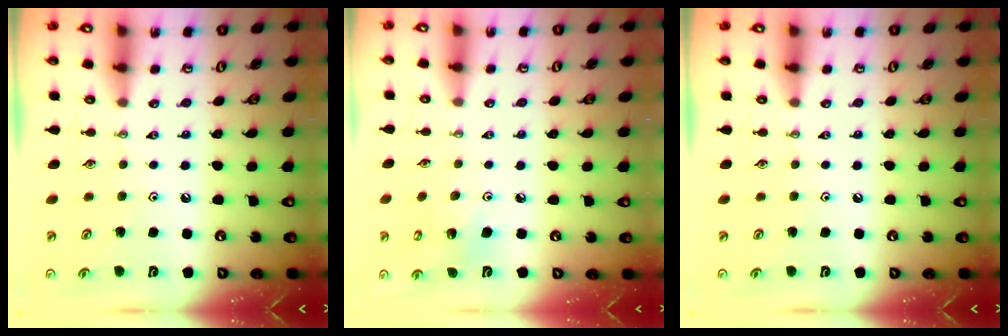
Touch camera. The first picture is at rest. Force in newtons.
{"total": 5.1, "press": 4.6, "slide": 2.1}
{"total": 0.0}